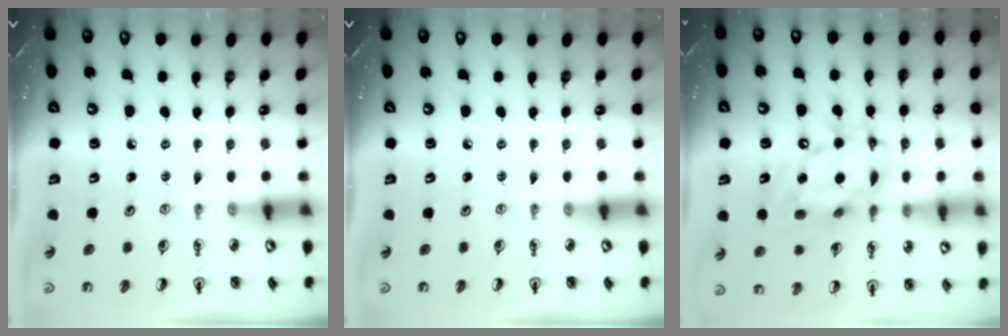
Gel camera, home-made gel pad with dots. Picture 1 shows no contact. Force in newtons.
{"total": 0.0}
{"total": 16.3, "press": 16.2, "slide": 1.2}